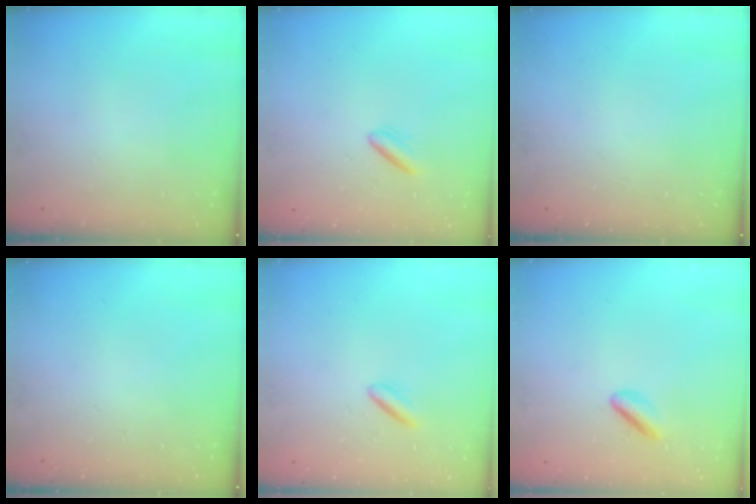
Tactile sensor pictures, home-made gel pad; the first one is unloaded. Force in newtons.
{"total": 3.4, "press": 3.2, "slide": 1.3}
{"total": 0.0}
{"total": 0.0}
{"total": 2.1, "press": 1.9, "slide": 0.9}
{"total": 2.9, "press": 2.8, "slide": 0.8}